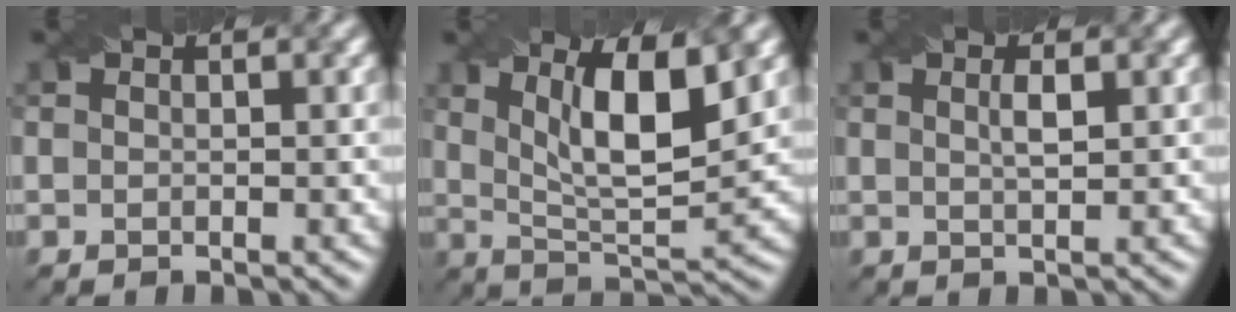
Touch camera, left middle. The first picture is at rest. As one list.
[{"total": 8.3, "force": [3.2, 2.4, 7.3], "torque": [-0.120, 0.001, 0.053]}, {"total": 1.6, "force": [0.5, 0.4, 1.5], "torque": [-0.024, 0.005, 0.008]}]